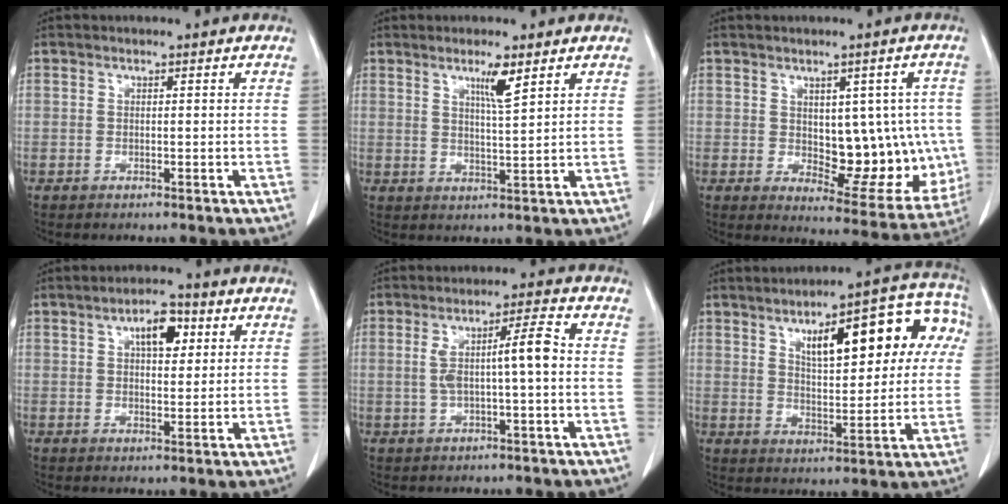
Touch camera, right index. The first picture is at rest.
{"total": 4.4, "force": [2.7, 0.0, 3.5], "torque": [-0.059, -0.007, 0.048]}
{"total": 12.9, "force": [0.5, 6.7, 11.0], "torque": [-0.119, 0.005, 0.029]}
{"total": 6.1, "force": [2.5, 2.6, 4.8], "torque": [-0.075, 0.009, 0.040]}
{"total": 6.4, "force": [0.2, 0.7, 6.4], "torque": [-0.115, 0.018, 0.005]}
{"total": 17.0, "force": [5.7, 5.7, 14.9], "torque": [-0.194, 0.035, 0.079]}